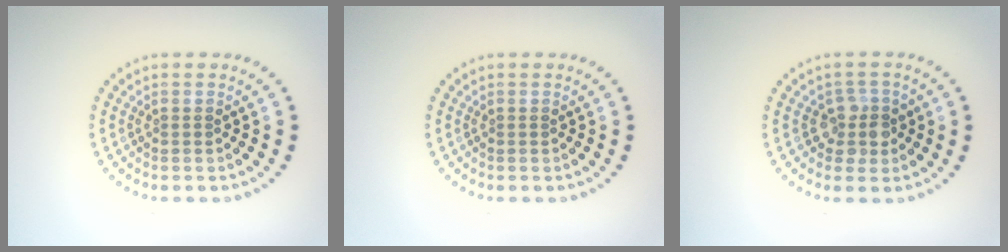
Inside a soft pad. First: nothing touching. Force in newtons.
{"total": 0.0}
{"total": 2.4, "press": 2.2, "slide": 1.1}